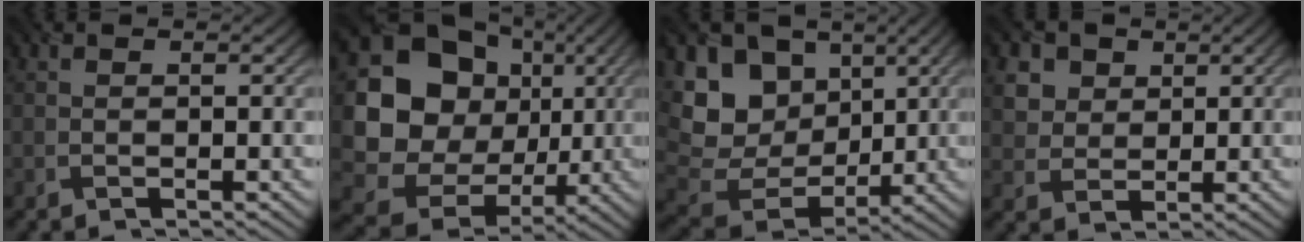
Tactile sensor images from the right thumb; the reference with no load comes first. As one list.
[{"total": 17.5, "force": [1.8, 15.3, 8.4], "torque": [-0.209, -0.021, 0.044]}, {"total": 14.6, "force": [3.4, 11.8, 7.9], "torque": [-0.218, 0.017, 0.082]}, {"total": 6.2, "force": [3.0, 4.9, 2.3], "torque": [-0.103, 0.000, 0.062]}]